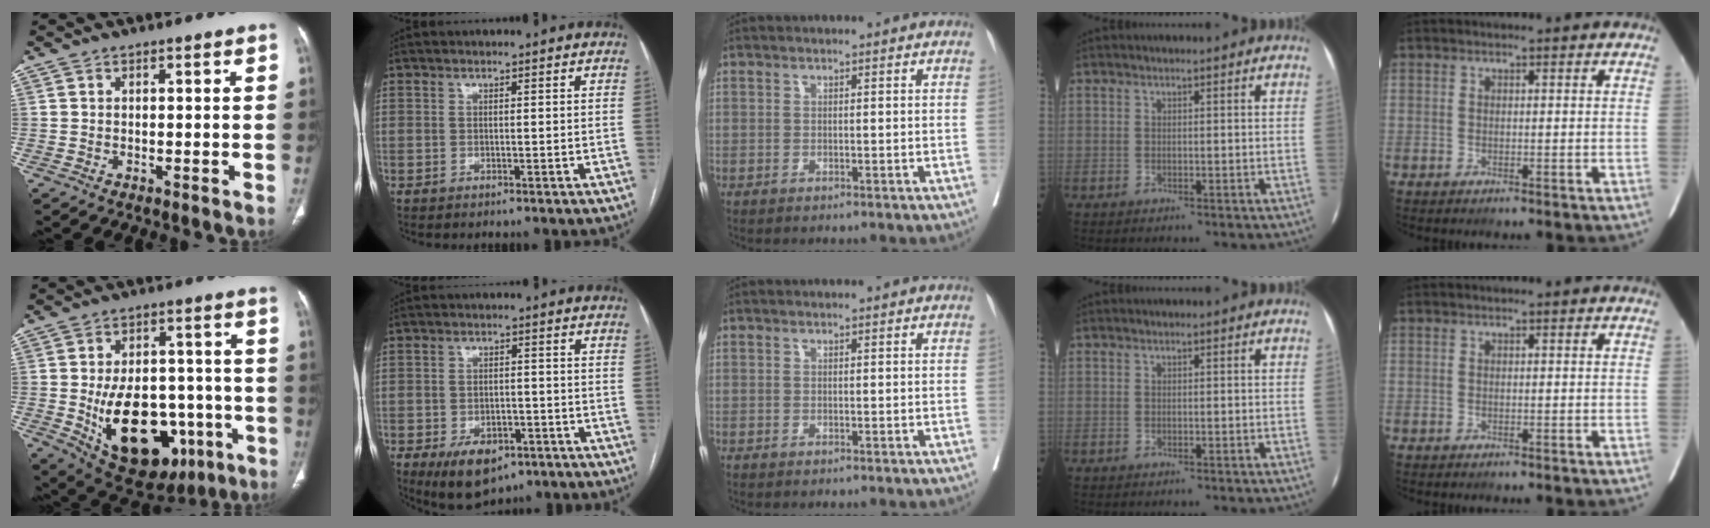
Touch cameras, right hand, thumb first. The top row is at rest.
{"thumb": {"total": 22.7, "force": [-6.2, 14.0, 16.8], "torque": [-0.239, 0.017, -0.062]}, "index": {"total": 8.9, "force": [-5.2, 4.9, 5.2], "torque": [-0.083, -0.004, -0.074]}}